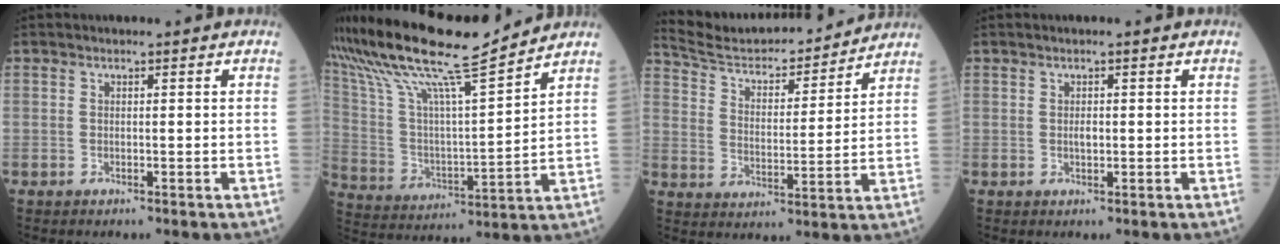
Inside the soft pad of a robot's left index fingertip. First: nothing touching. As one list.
[{"total": 19.7, "force": [16.6, 0.5, 10.7], "torque": [-0.214, 0.015, 0.303]}, {"total": 17.1, "force": [16.2, 2.7, 4.7], "torque": [-0.081, 0.007, 0.251]}, {"total": 1.1, "force": [0.2, 0.4, 1.0], "torque": [-0.021, 0.000, 0.005]}]